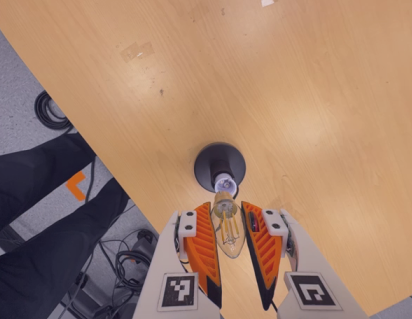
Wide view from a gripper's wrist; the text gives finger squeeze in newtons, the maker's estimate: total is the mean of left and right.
{"total": 15.7, "left": 17.6, "right": 13.8}